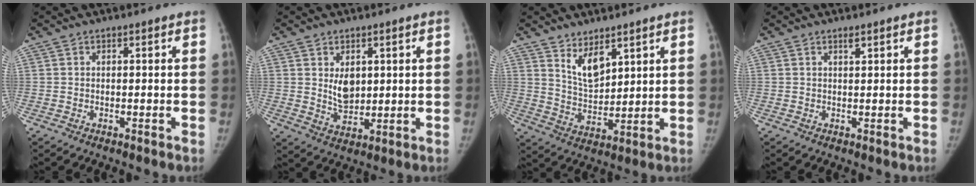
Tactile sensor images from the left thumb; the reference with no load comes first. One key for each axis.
{"total": 5.9, "fx": 1.5, "fy": 4.0, "fz": 4.1, "tx": -0.048, "ty": -0.017, "tz": 0.035}
{"total": 7.0, "fx": 4.4, "fy": 3.2, "fz": 4.4, "tx": -0.060, "ty": -0.043, "tz": 0.088}
{"total": 0.9, "fx": 0.7, "fy": 0.1, "fz": 0.6, "tx": -0.009, "ty": -0.005, "tz": 0.013}